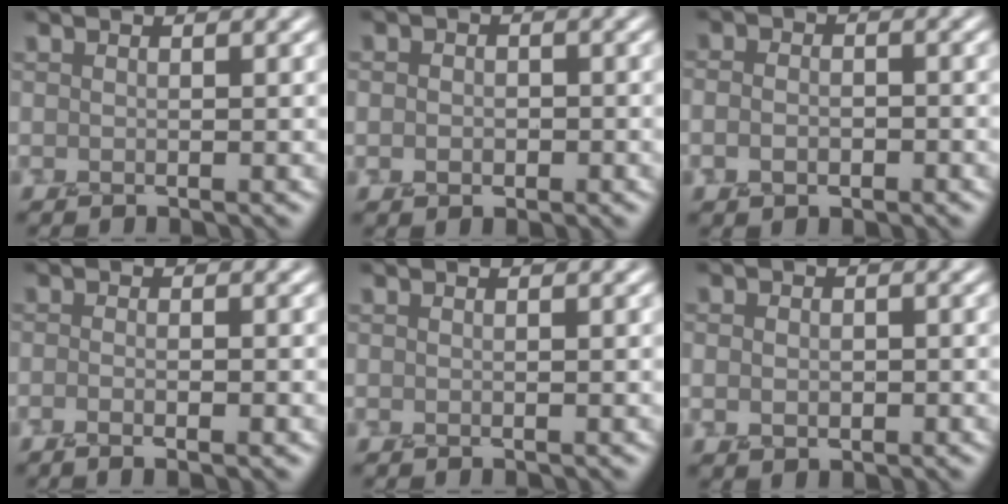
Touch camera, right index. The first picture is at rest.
{"total": 1.5, "force": [-0.2, 1.3, 0.7], "torque": [-0.004, 0.002, -0.006]}
{"total": 2.3, "force": [-0.6, 1.7, 1.5], "torque": [-0.013, 0.000, -0.012]}
{"total": 2.7, "force": [-0.9, 1.0, 2.4], "torque": [-0.015, 0.000, -0.017]}
{"total": 0.0}
{"total": 1.9, "force": [0.0, 1.6, 1.1], "torque": [-0.008, 0.001, 0.001]}